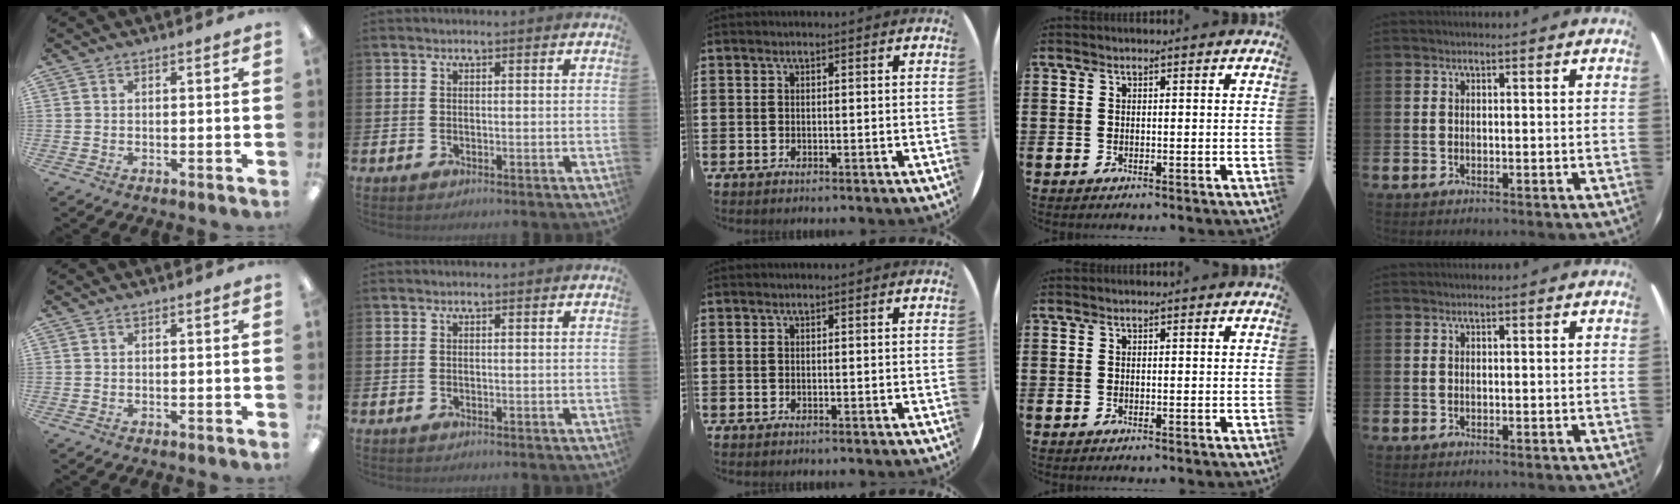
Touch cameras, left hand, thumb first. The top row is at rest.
{}